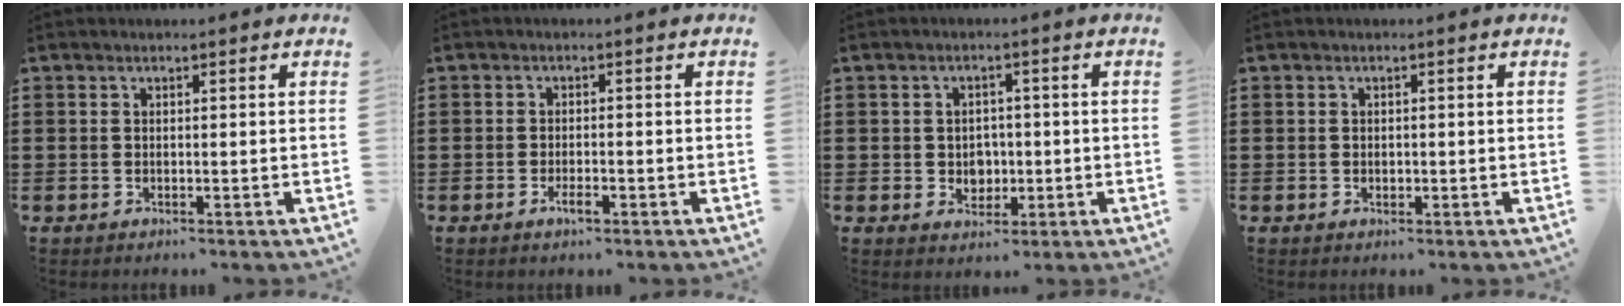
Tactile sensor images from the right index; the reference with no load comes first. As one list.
[{"total": 2.0, "force": [-1.0, 0.5, 1.6], "torque": [-0.029, -0.001, -0.018]}, {"total": 3.1, "force": [-0.2, 2.9, 1.2], "torque": [-0.026, 0.004, -0.009]}, {"total": 1.6, "force": [-0.1, 1.4, 0.9], "torque": [-0.011, 0.003, -0.005]}]